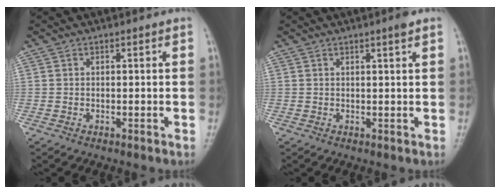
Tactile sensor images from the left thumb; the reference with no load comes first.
{"total": 1.6, "force": [1.1, -0.1, 1.2], "torque": [-0.018, -0.005, 0.016]}